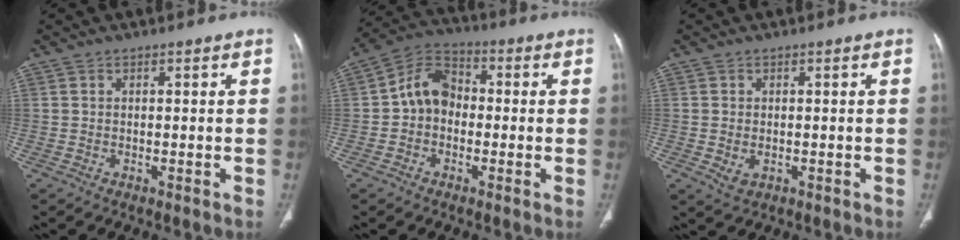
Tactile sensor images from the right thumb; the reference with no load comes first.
{"total": 8.6, "force": [-0.6, 6.8, 5.2], "torque": [-0.071, 0.030, -0.028]}
{"total": 2.3, "force": [-0.4, 1.7, 1.5], "torque": [-0.027, -0.004, 0.002]}